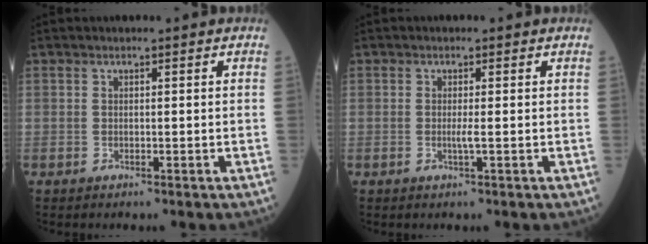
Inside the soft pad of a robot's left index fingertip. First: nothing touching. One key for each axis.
{"total": 1.2, "fx": -0.2, "fy": -0.2, "fz": 1.2, "tx": -0.027, "ty": -0.001, "tz": -0.005}